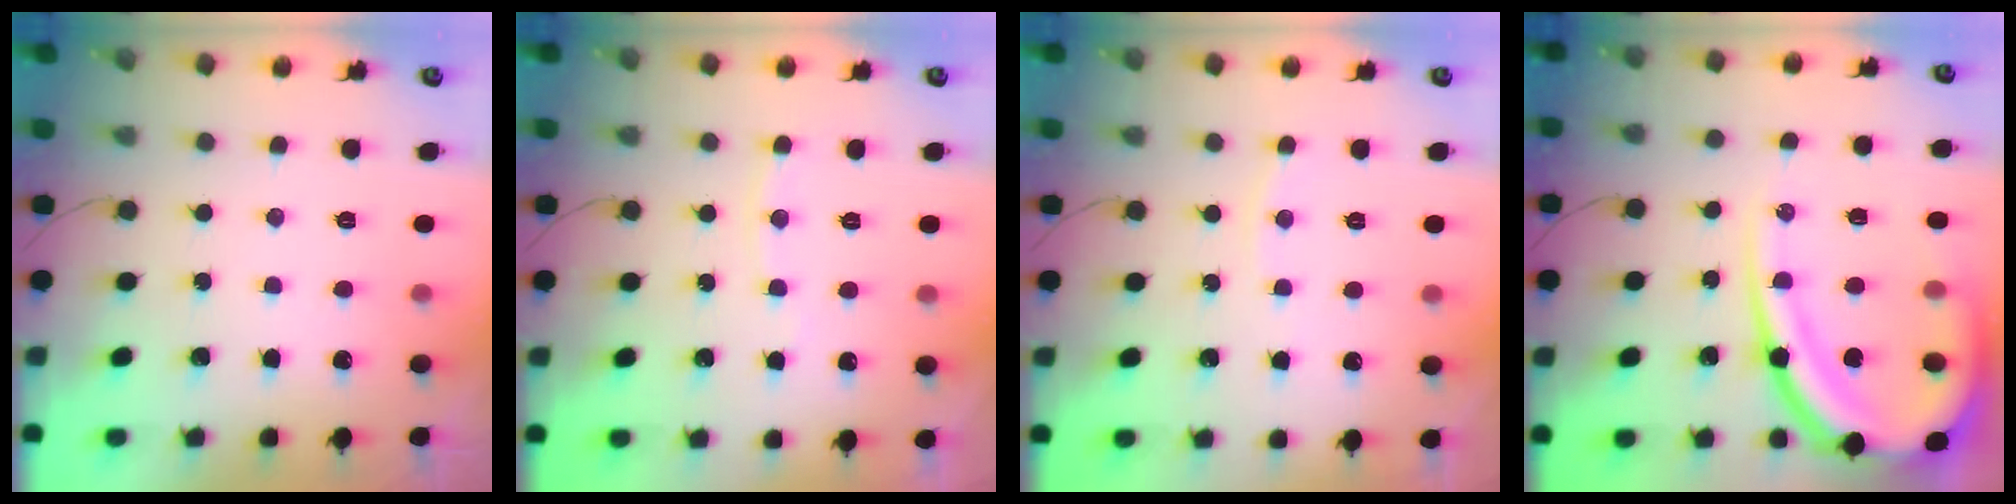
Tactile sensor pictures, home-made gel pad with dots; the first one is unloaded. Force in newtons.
{"total": 3.9, "press": 3.9, "slide": 0.6}
{"total": 2.8, "press": 2.8, "slide": 0.3}
{"total": 23.9, "press": 23.7, "slide": 2.7}